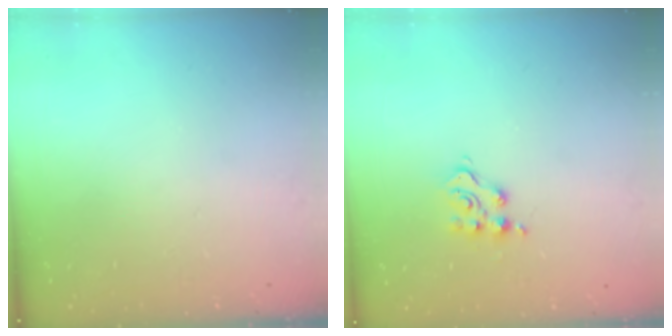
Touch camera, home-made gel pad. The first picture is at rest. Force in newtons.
{"total": 5.6, "press": 5.6, "slide": 0.1}